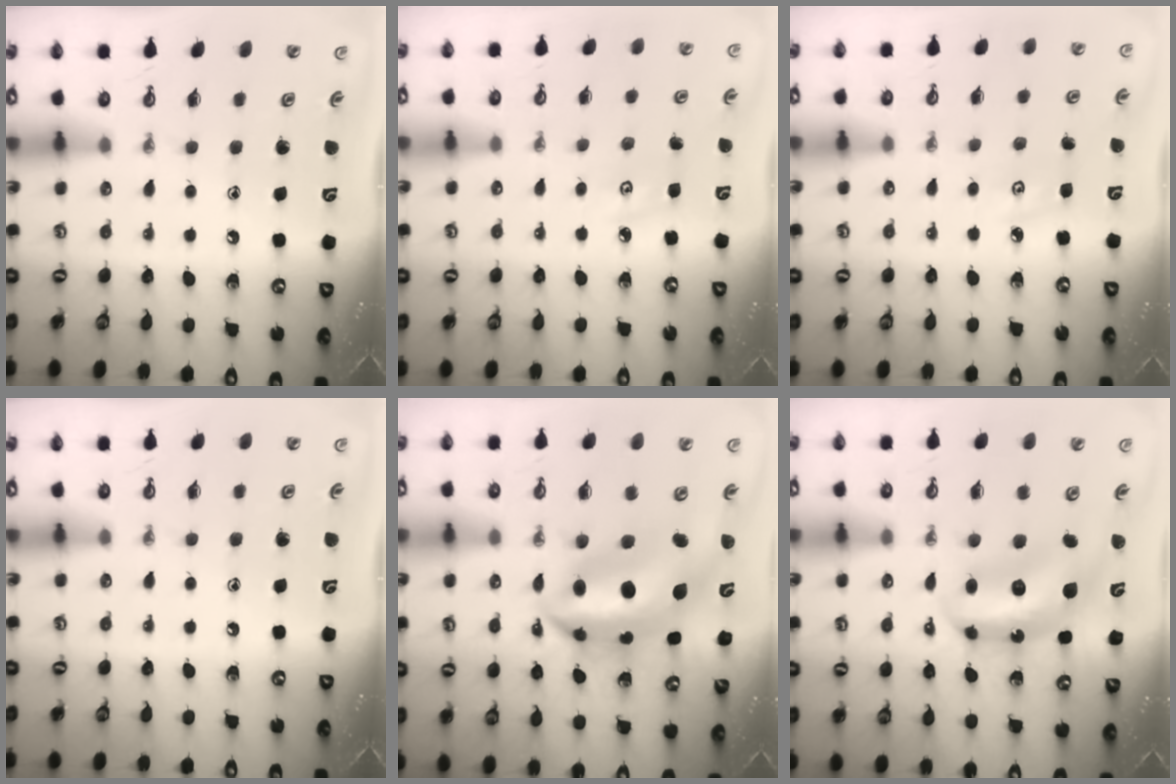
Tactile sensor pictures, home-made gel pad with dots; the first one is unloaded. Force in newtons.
{"total": 3.8, "press": 3.7, "slide": 0.4}
{"total": 3.8, "press": 3.7, "slide": 0.4}
{"total": 0.0}
{"total": 11.1, "press": 11.1, "slide": 1.0}
{"total": 7.3, "press": 7.2, "slide": 0.7}